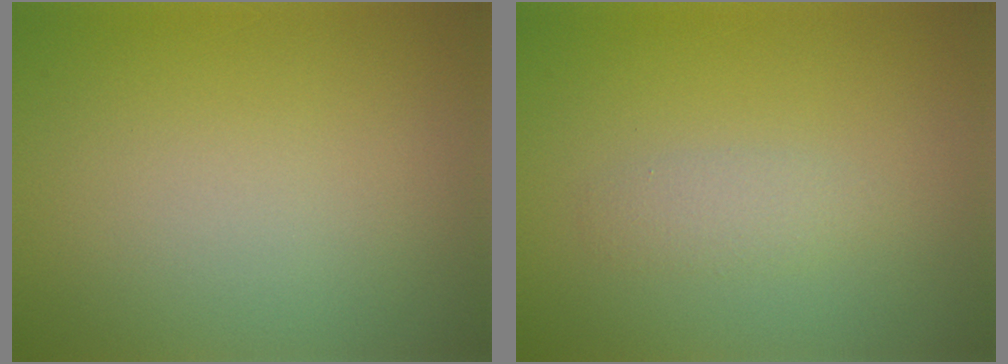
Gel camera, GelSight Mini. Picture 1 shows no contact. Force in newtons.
{"total": 1.4, "press": 1.4, "slide": 0.1}